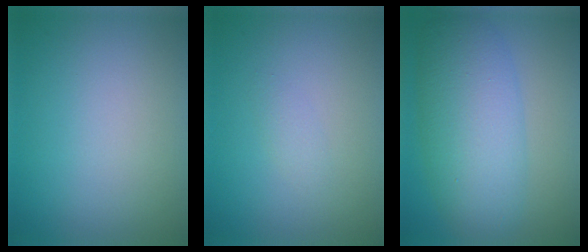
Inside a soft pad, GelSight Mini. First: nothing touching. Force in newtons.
{"total": 0.8, "press": 0.8, "slide": 0.1}
{"total": 7.4, "press": 7.4, "slide": 0.2}